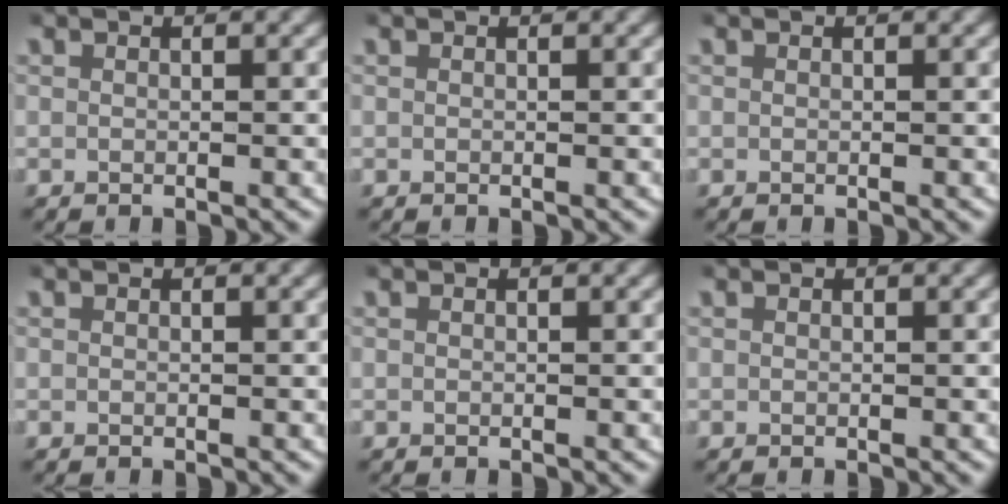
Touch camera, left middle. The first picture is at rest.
{"total": 0.0}
{"total": 0.0}
{"total": 0.0}
{"total": 0.0}
{"total": 0.0}